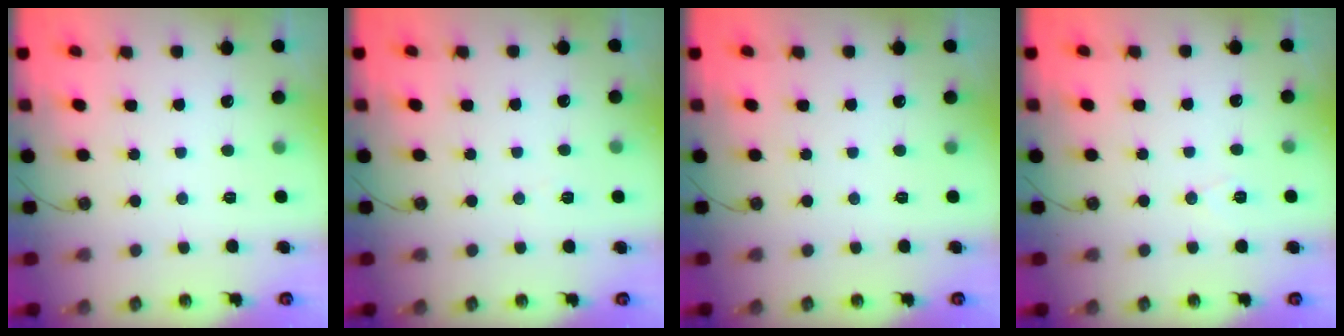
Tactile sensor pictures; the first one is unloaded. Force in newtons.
{"total": 5.0, "press": 2.6, "slide": 4.3}
{"total": 0.0}
{"total": 5.9, "press": 4.0, "slide": 4.4}